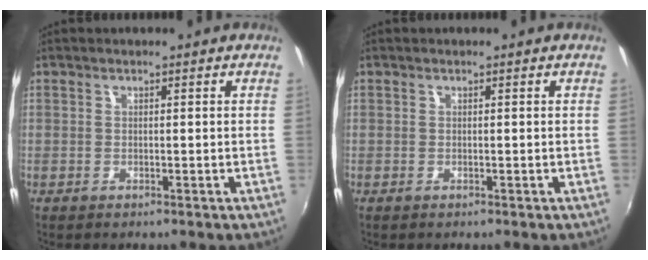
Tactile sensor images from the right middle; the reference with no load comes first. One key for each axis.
{"total": 0.0}